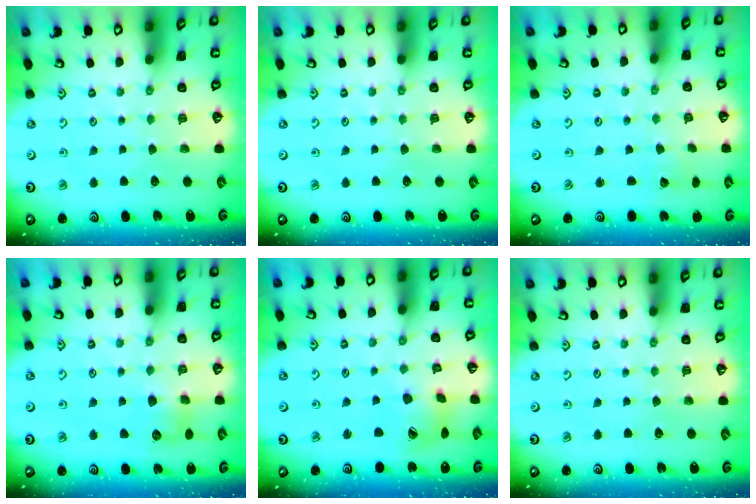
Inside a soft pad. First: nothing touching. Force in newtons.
{"total": 0.0}
{"total": 2.4, "press": 2.4, "slide": 0.2}
{"total": 6.7, "press": 6.7, "slide": 0.9}
{"total": 11.5, "press": 11.4, "slide": 1.5}
{"total": 0.0}